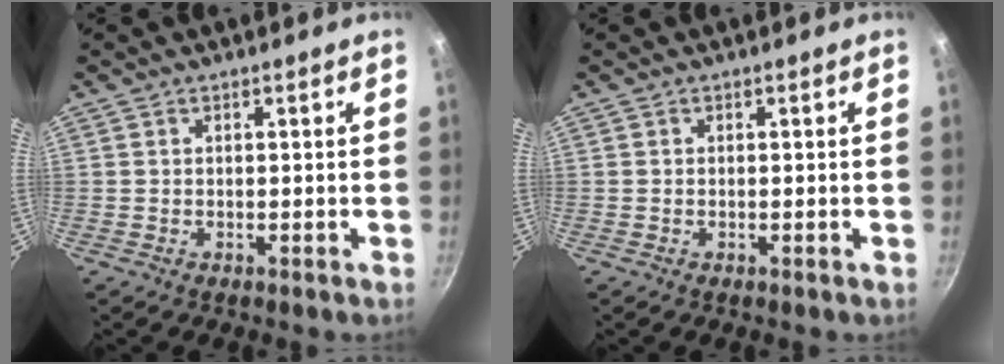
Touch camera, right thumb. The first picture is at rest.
{"total": 0.0}